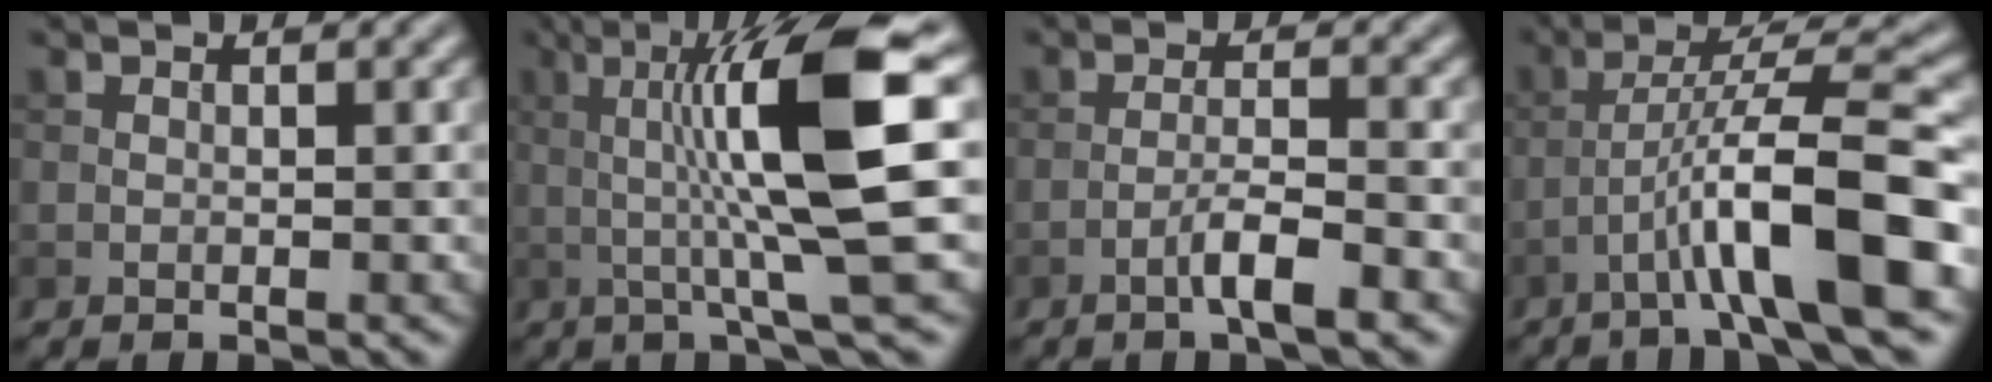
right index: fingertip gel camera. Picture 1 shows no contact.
{"total": 11.0, "force": [1.2, 1.9, 10.8], "torque": [-0.156, 0.003, 0.023]}
{"total": 3.3, "force": [-1.7, 0.3, 2.8], "torque": [-0.049, 0.009, -0.037]}
{"total": 8.9, "force": [-3.6, 1.0, 8.1], "torque": [-0.130, 0.023, -0.059]}